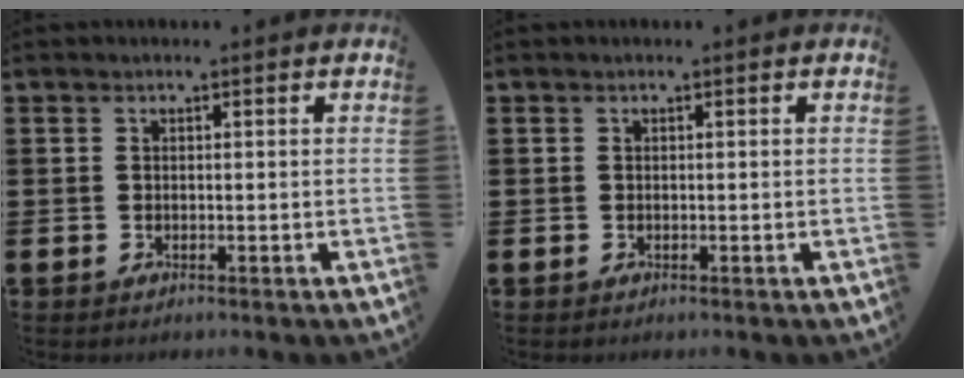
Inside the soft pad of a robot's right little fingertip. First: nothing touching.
{"total": 0.0}